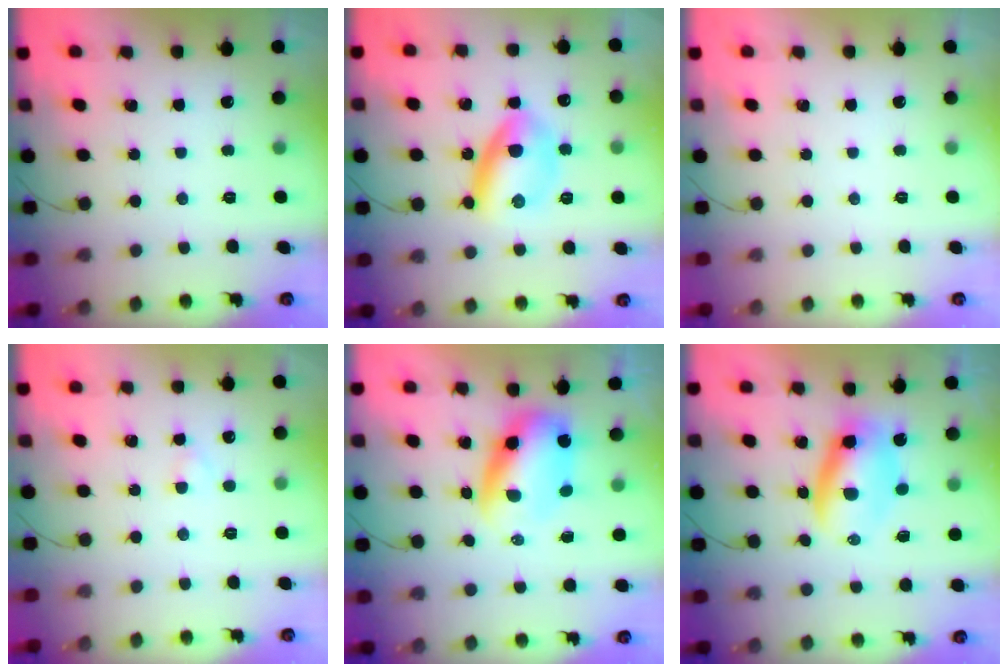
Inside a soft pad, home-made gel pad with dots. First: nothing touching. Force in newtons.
{"total": 9.7, "press": 9.7, "slide": 0.5}
{"total": 0.0}
{"total": 1.6, "press": 1.4, "slide": 0.7}
{"total": 7.0, "press": 6.8, "slide": 1.4}
{"total": 7.5, "press": 7.3, "slide": 1.6}